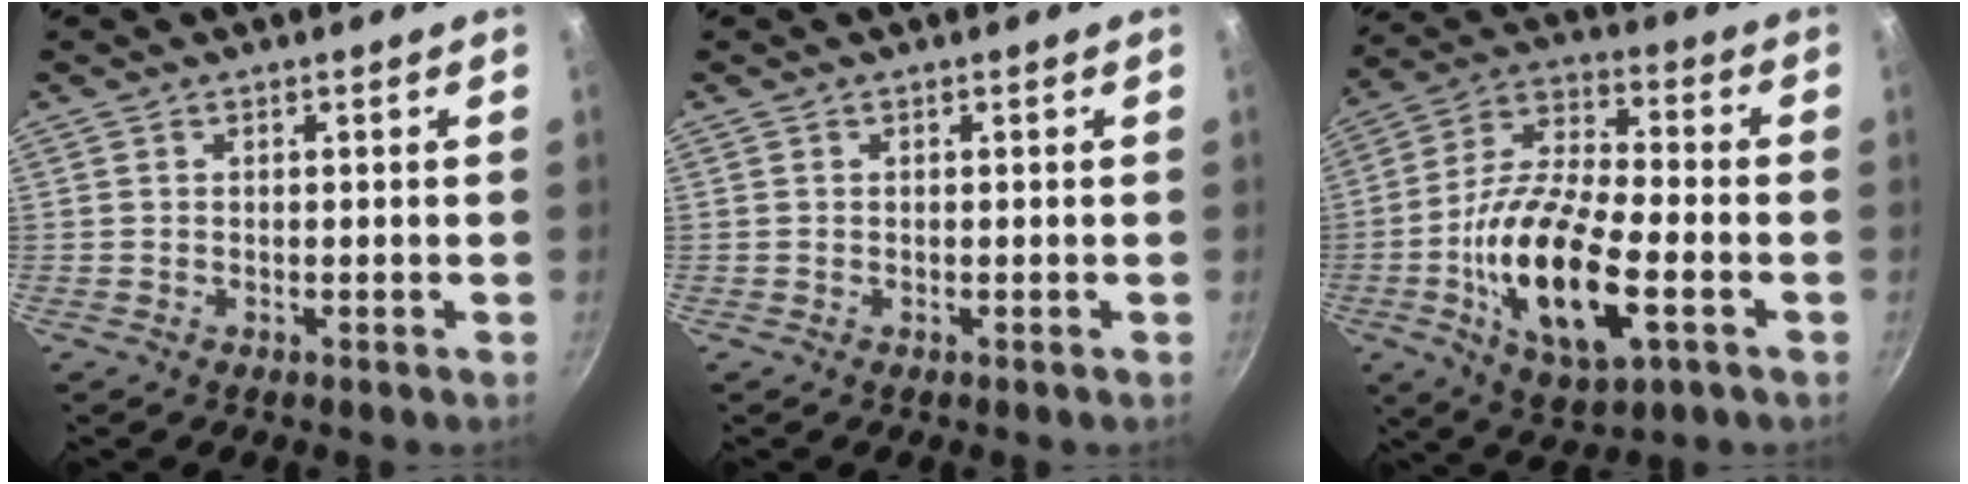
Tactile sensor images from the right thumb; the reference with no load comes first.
{"total": 0.0}
{"total": 19.3, "force": [-5.4, 7.8, 16.9], "torque": [-0.316, 0.020, -0.104]}